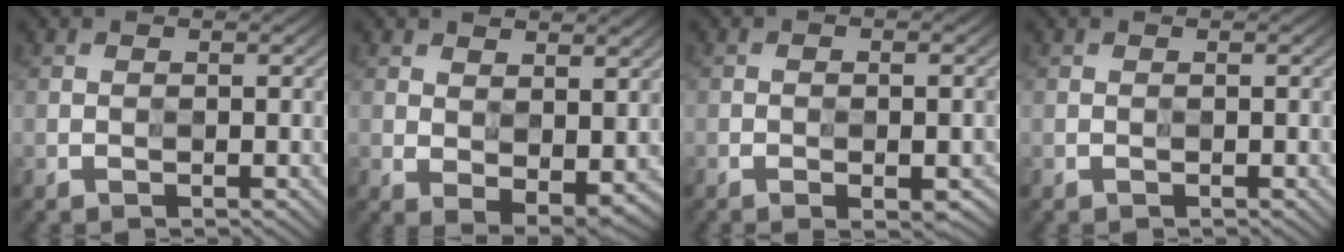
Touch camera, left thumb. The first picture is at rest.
{"total": 5.3, "force": [2.0, 3.3, 3.7], "torque": [-0.065, -0.010, 0.044]}
{"total": 3.7, "force": [-2.0, 1.1, 2.9], "torque": [-0.042, -0.005, -0.024]}
{"total": 0.0}